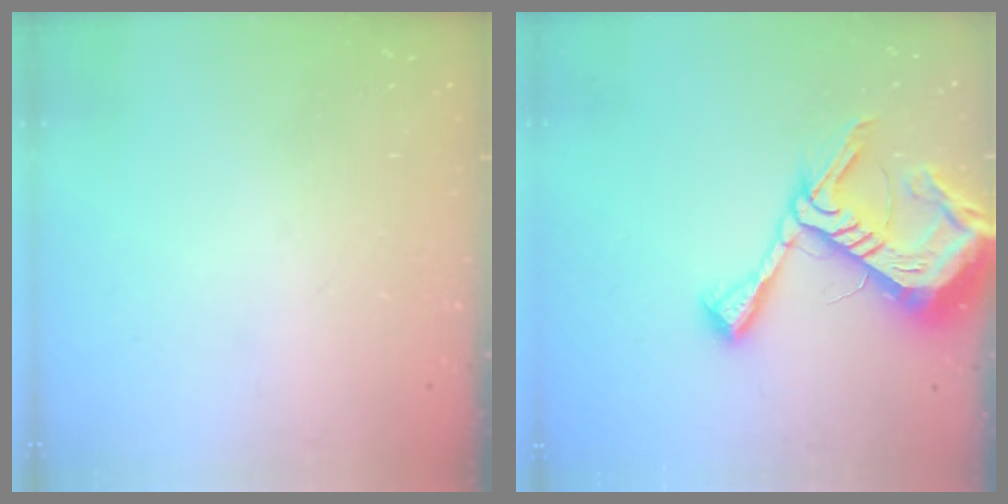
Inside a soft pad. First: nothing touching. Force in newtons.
{"total": 18.3, "press": 18.3, "slide": 1.8}